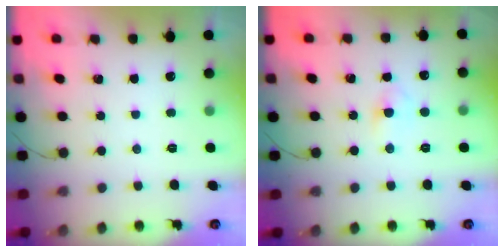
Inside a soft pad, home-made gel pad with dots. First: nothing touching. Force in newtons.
{"total": 3.2, "press": 2.9, "slide": 1.2}